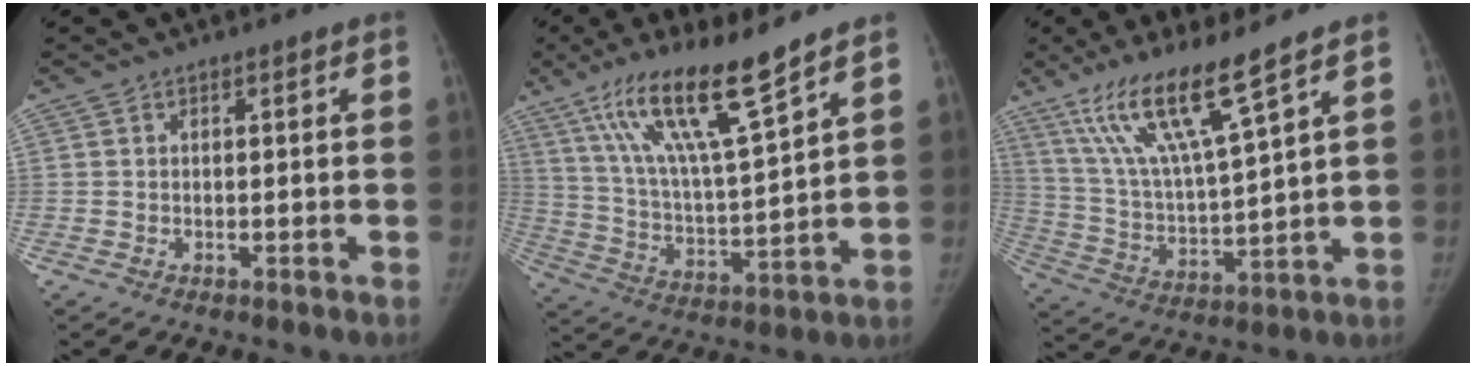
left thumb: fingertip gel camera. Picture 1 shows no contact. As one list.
[{"total": 17.2, "force": [11.5, 2.1, 12.6], "torque": [-0.219, -0.057, 0.217]}, {"total": 14.6, "force": [9.7, 1.0, 10.9], "torque": [-0.208, -0.050, 0.198]}]